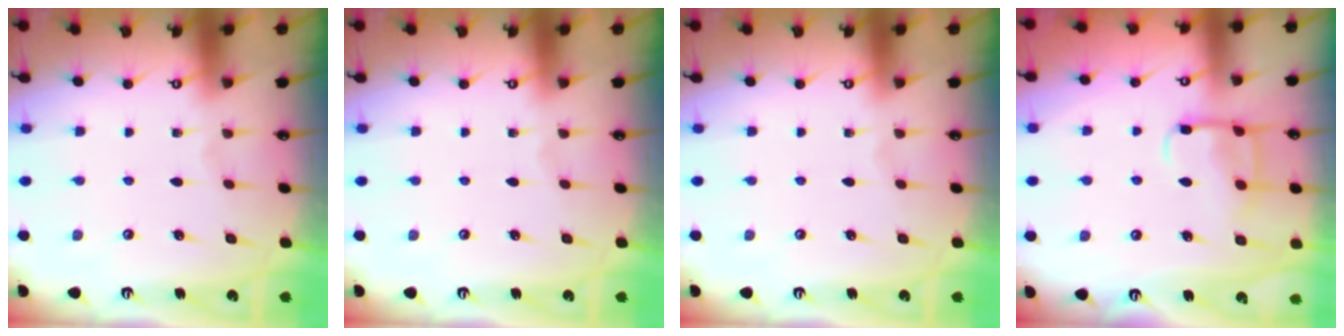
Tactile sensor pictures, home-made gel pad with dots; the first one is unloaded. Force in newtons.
{"total": 0.0}
{"total": 0.0}
{"total": 10.6, "press": 10.5, "slide": 1.1}